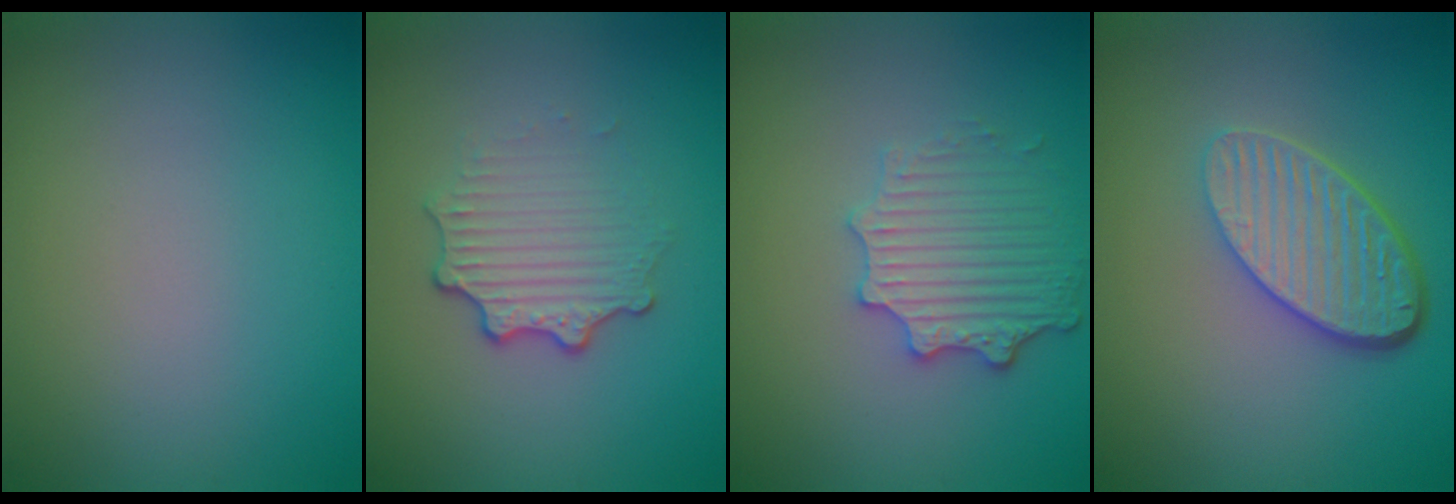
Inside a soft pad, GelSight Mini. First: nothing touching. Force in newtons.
{"total": 3.3, "press": 2.5, "slide": 2.2}
{"total": 3.8, "press": 3.2, "slide": 2.0}
{"total": 5.3, "press": 3.9, "slide": 3.6}